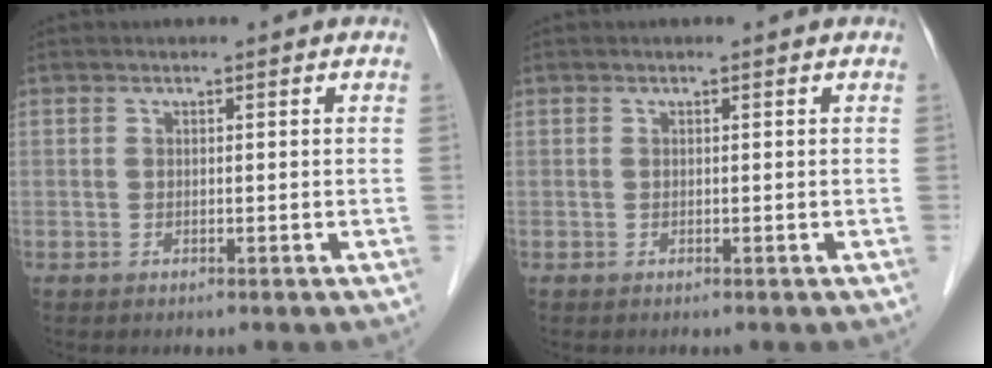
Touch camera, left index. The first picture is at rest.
{"total": 0.0}